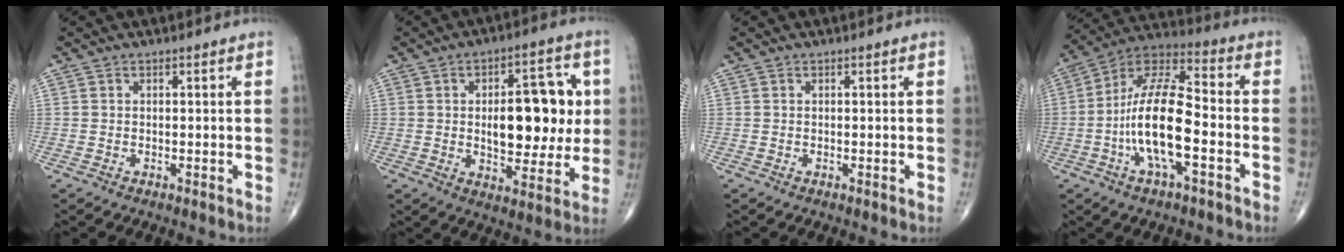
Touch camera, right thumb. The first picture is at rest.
{"total": 16.3, "force": [1.4, 8.1, 14.1], "torque": [-0.159, 0.004, 0.025]}
{"total": 0.0}
{"total": 16.6, "force": [-4.2, 6.0, 15.0], "torque": [-0.281, 0.043, -0.082]}